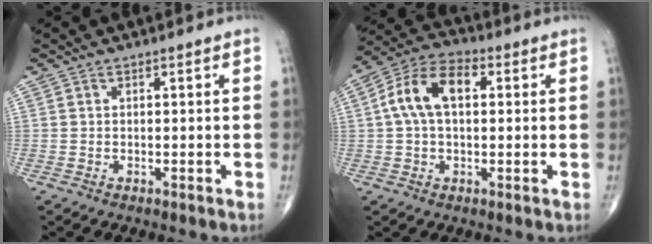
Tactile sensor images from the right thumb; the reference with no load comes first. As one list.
[{"total": 11.0, "force": [1.8, 6.4, 8.8], "torque": [-0.167, 0.031, 0.024]}]